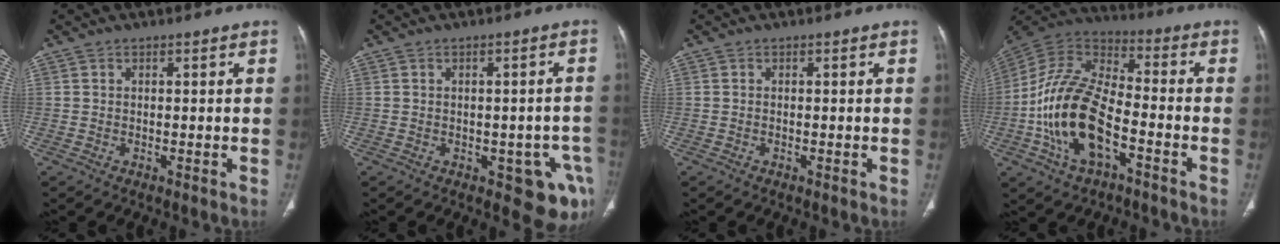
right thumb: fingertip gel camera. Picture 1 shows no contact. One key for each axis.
{"total": 8.2, "fx": -3.5, "fy": 4.0, "fz": 6.2, "tx": -0.040, "ty": 0.011, "tz": -0.037}
{"total": 0.0}
{"total": 18.5, "fx": -5.9, "fy": 9.3, "fz": 14.8, "tx": -0.285, "ty": 0.039, "tz": -0.113}